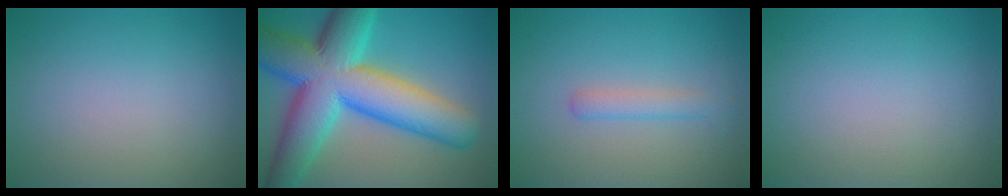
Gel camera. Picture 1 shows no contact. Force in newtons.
{"total": 14.4, "press": 14.4, "slide": 0.3}
{"total": 1.8, "press": 1.8, "slide": 0.1}
{"total": 0.0}